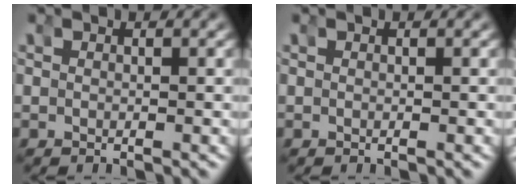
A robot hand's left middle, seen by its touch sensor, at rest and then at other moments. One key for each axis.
{"total": 0.0}